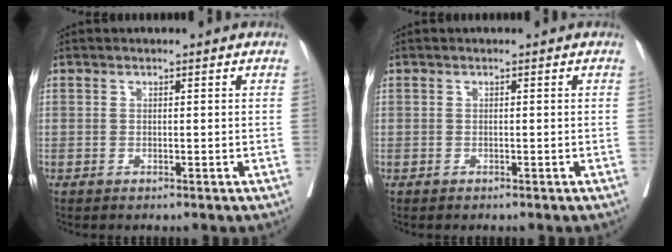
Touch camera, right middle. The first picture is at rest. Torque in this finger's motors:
{"motor_torque": [-0.27, 0.02, 0.03, -0.01]}